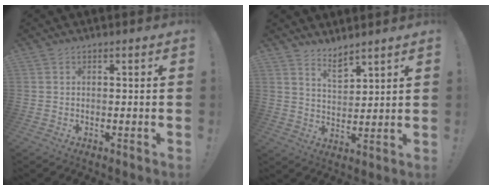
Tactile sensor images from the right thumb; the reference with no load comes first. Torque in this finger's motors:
{"motor_torque": [0.05, 0.09, -0.15, 0.03, -0.01]}